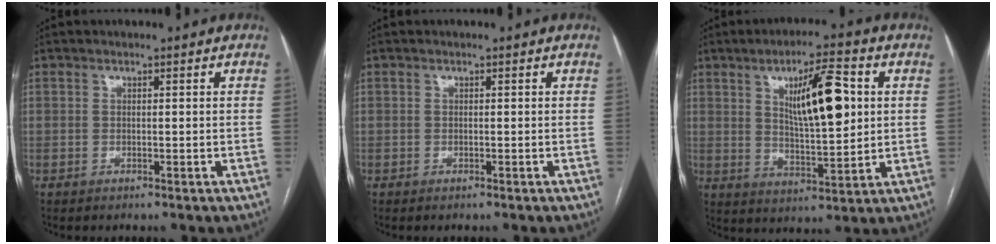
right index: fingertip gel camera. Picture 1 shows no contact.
{"total": 0.0}
{"total": 11.9, "force": [3.2, 2.6, 11.1], "torque": [-0.187, 0.004, 0.057]}